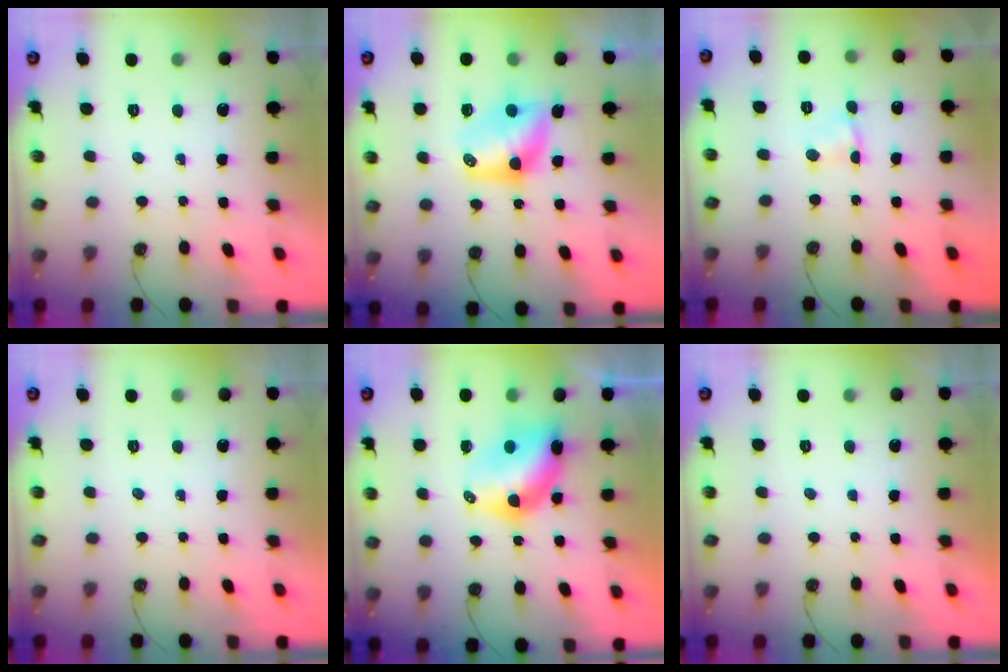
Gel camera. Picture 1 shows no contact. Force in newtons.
{"total": 9.9, "press": 9.1, "slide": 4.1}
{"total": 2.3, "press": 2.3, "slide": 0.3}
{"total": 0.0}
{"total": 7.8, "press": 7.8, "slide": 0.5}
{"total": 0.0}